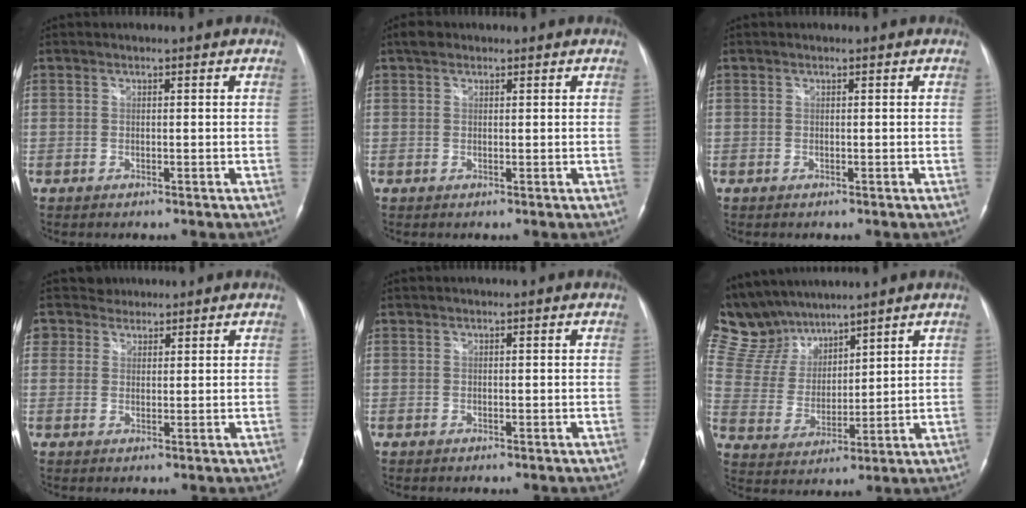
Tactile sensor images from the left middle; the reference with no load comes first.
{"total": 1.8, "force": [1.2, 1.1, 0.6], "torque": [-0.012, 0.010, 0.016]}
{"total": 0.0}
{"total": 3.0, "force": [2.3, 1.8, -0.8], "torque": [0.021, 0.003, 0.034]}
{"total": 0.0}
{"total": 11.5, "force": [10.5, 4.0, 2.7], "torque": [-0.076, 0.024, 0.218]}